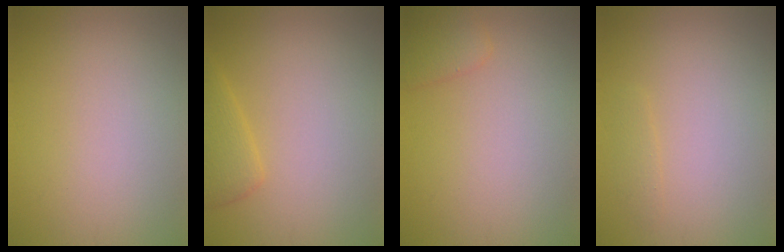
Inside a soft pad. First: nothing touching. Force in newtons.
{"total": 2.0, "press": 2.0, "slide": 0.2}
{"total": 1.5, "press": 1.5, "slide": 0.2}
{"total": 0.7, "press": 0.7, "slide": 0.0}